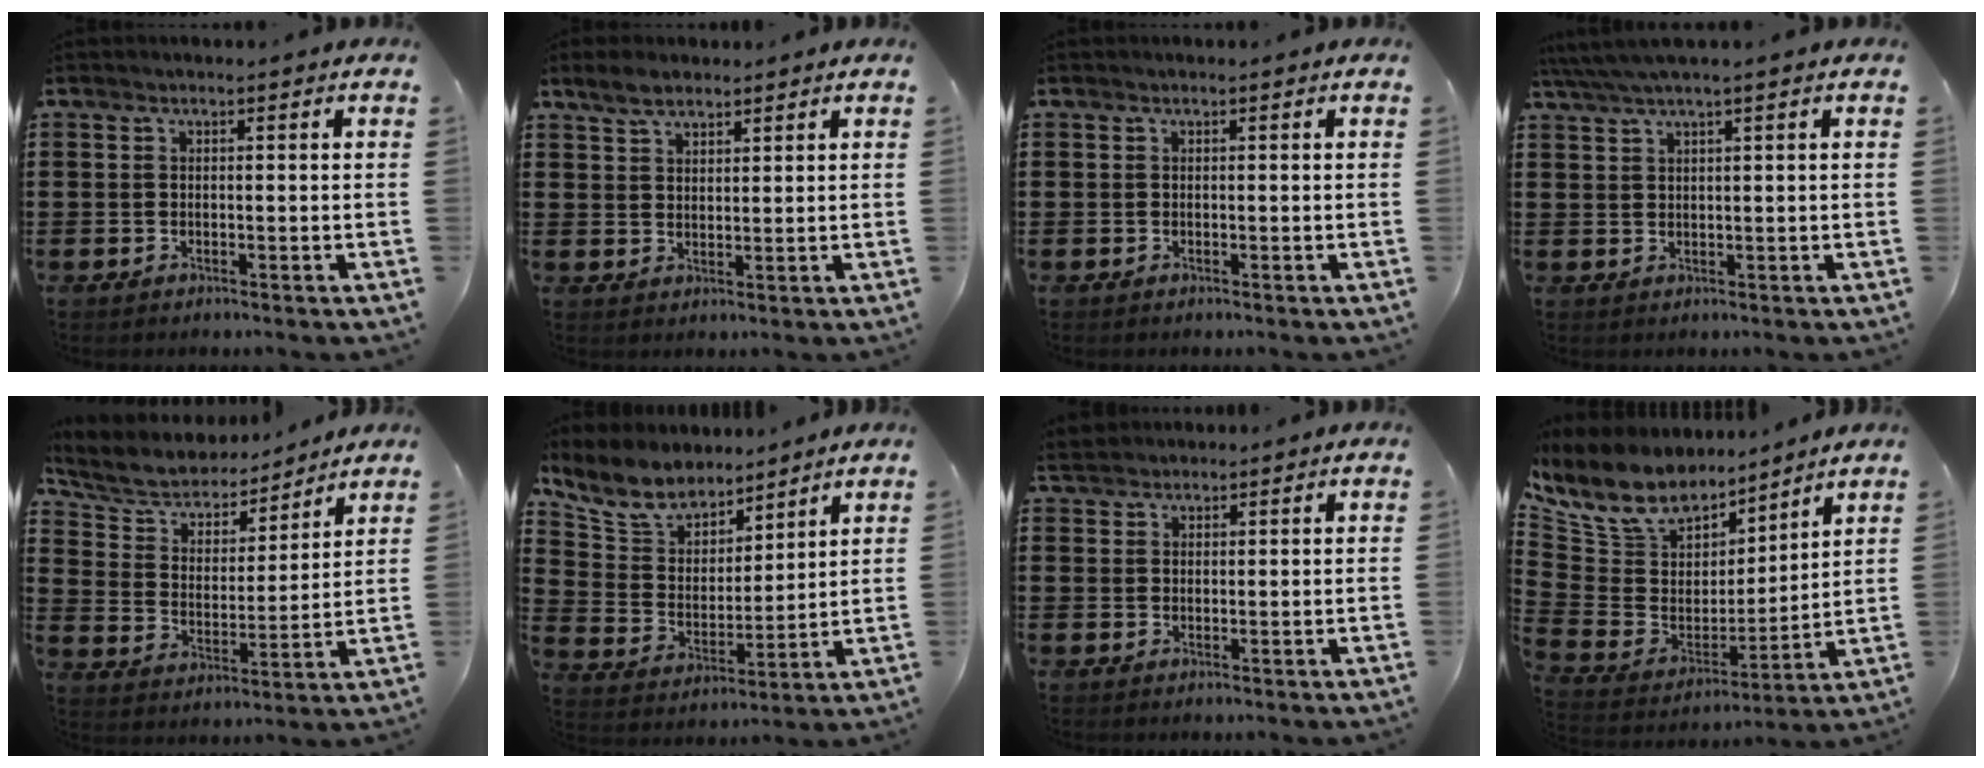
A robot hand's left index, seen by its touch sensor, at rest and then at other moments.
{"total": 3.4, "force": [2.8, 1.6, 1.1], "torque": [-0.030, 0.007, 0.053]}
{"total": 0.0}
{"total": 2.6, "force": [1.8, -0.2, 1.8], "torque": [-0.038, 0.001, 0.034]}
{"total": 6.4, "force": [5.9, 2.1, 1.6], "torque": [-0.065, -0.038, 0.099]}
{"total": 8.1, "force": [7.3, 3.3, 1.4], "torque": [-0.073, -0.044, 0.133]}
{"total": 2.0, "force": [1.9, 0.7, -0.1], "torque": [-0.004, 0.005, 0.038]}
{"total": 10.0, "force": [8.5, 4.6, 2.7], "torque": [-0.109, -0.058, 0.156]}